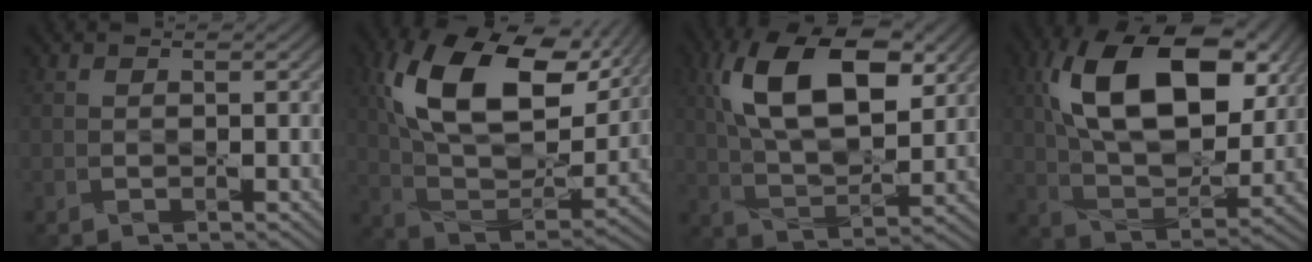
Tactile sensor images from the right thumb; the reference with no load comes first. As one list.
[{"total": 17.5, "force": [7.1, 9.6, 12.8], "torque": [-0.256, 0.007, 0.128]}, {"total": 14.3, "force": [5.1, 7.0, 11.4], "torque": [-0.221, 0.009, 0.093]}, {"total": 17.5, "force": [6.0, 9.6, 13.3], "torque": [-0.261, 0.019, 0.102]}]